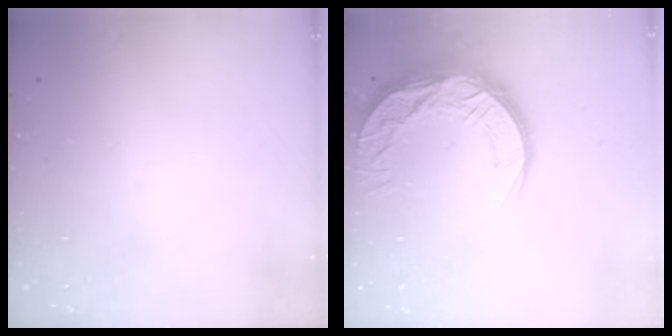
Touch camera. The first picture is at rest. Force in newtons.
{"total": 15.4, "press": 15.3, "slide": 1.0}